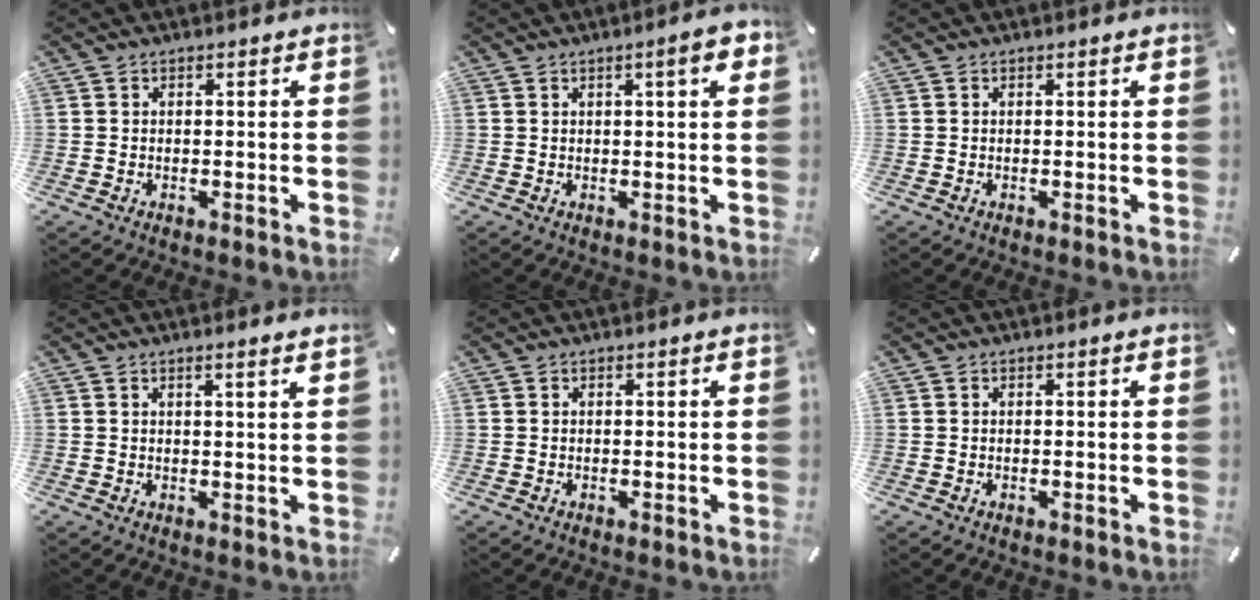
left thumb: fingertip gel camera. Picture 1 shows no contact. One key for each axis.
{"total": 5.5, "fx": 2.2, "fy": 1.0, "fz": 4.9, "tx": -0.072, "ty": -0.002, "tz": 0.030}
{"total": 0.0}
{"total": 1.7, "fx": 1.2, "fy": -0.3, "fz": 1.1, "tx": -0.020, "ty": -0.004, "tz": 0.021}
{"total": 0.0}
{"total": 0.0}